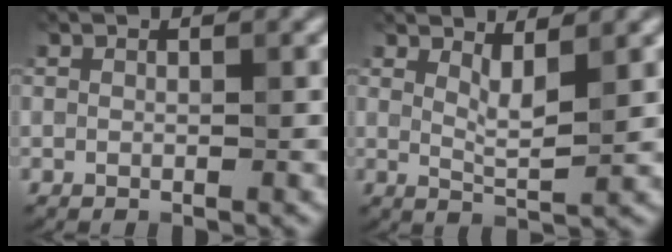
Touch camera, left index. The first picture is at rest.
{"total": 2.4, "force": [1.3, 0.5, 2.0], "torque": [-0.035, -0.010, 0.024]}